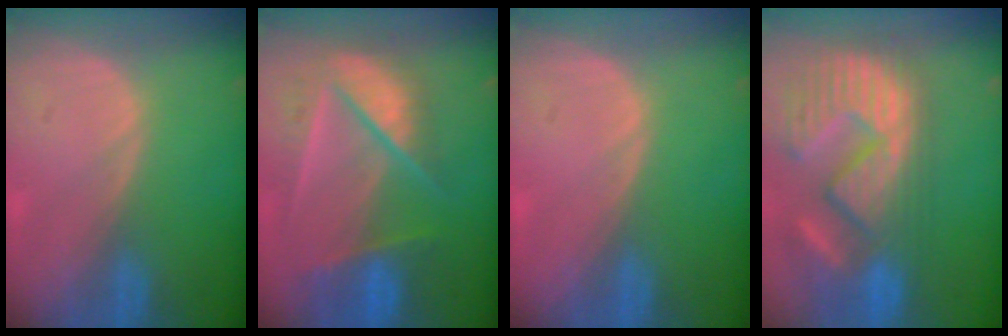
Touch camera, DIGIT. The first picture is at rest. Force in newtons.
{"total": 9.8, "press": 8.3, "slide": 5.3}
{"total": 0.0}
{"total": 14.7, "press": 12.3, "slide": 8.1}